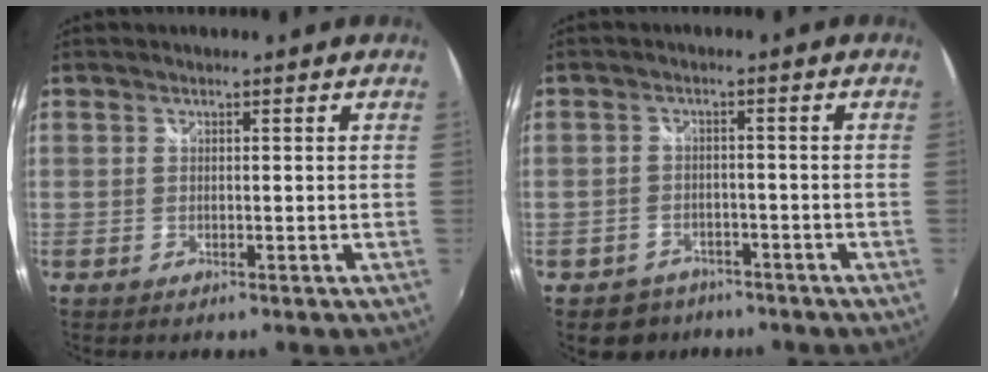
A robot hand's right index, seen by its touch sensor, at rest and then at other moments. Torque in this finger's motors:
{"motor_torque": [0.42, -0.29, 0.17, 0.00]}